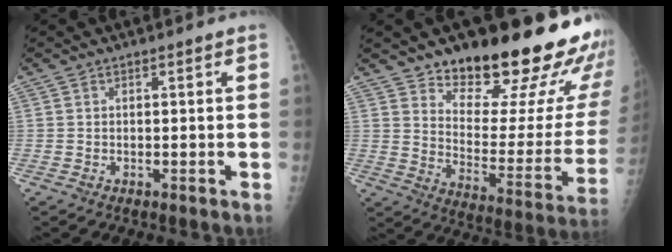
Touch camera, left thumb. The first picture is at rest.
{"total": 25.7, "force": [18.7, 8.5, 15.4], "torque": [-0.177, -0.126, 0.257]}